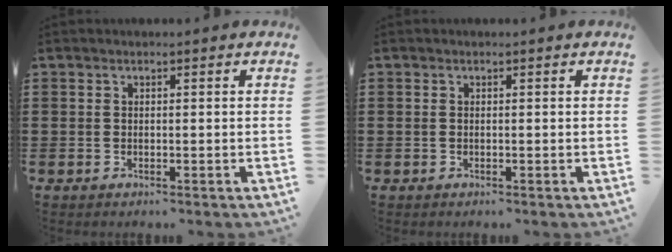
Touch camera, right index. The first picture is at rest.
{"total": 0.0}